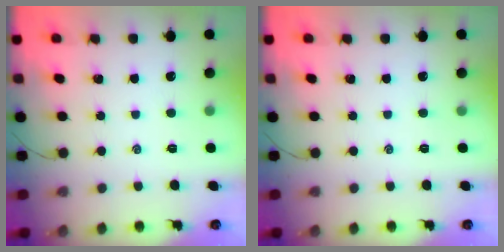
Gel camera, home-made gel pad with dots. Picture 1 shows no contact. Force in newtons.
{"total": 0.0}